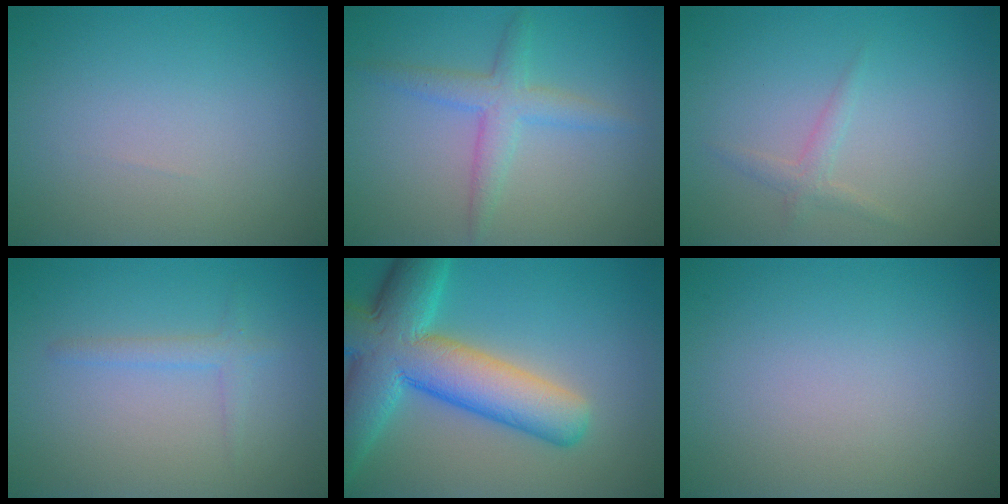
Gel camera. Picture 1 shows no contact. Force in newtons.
{"total": 2.9, "press": 2.9, "slide": 0.2}
{"total": 1.3, "press": 1.3, "slide": 0.0}
{"total": 1.4, "press": 1.4, "slide": 0.1}
{"total": 10.9, "press": 10.9, "slide": 0.5}
{"total": 0.0}